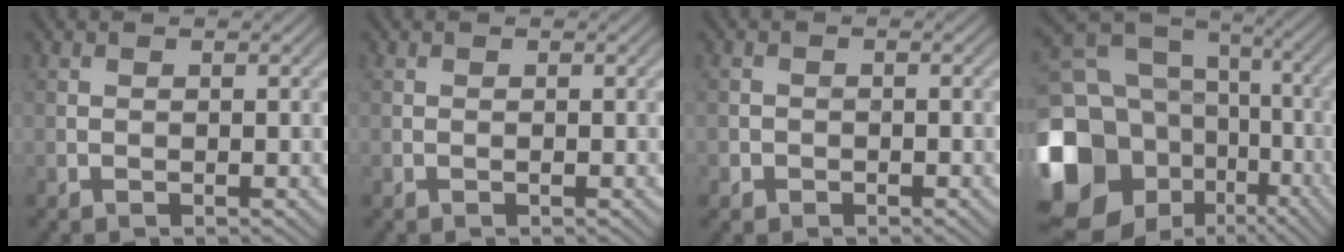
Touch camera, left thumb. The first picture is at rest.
{"total": 0.0}
{"total": 1.3, "force": [-0.7, 1.1, 0.2], "torque": [0.002, -0.003, -0.014]}
{"total": 20.9, "force": [-6.2, 17.1, 10.3], "torque": [-0.263, -0.040, -0.098]}